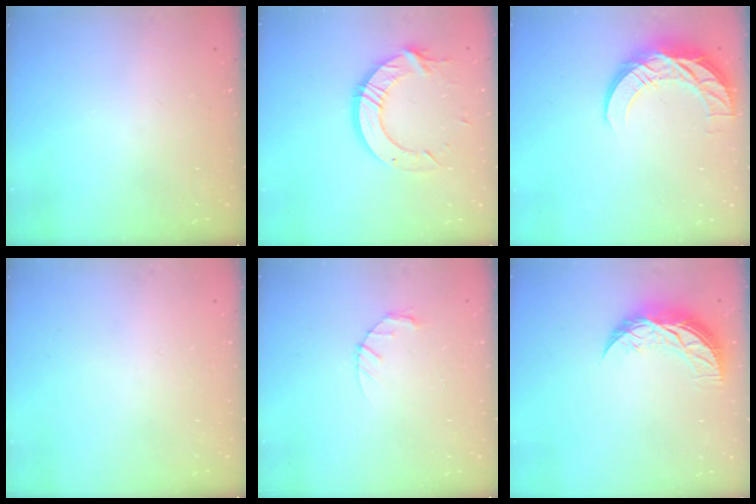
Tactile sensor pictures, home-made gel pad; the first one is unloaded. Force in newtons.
{"total": 12.1, "press": 12.0, "slide": 0.6}
{"total": 14.2, "press": 14.2, "slide": 1.0}
{"total": 0.0}
{"total": 3.3, "press": 3.3, "slide": 0.5}
{"total": 9.0, "press": 9.0, "slide": 0.8}